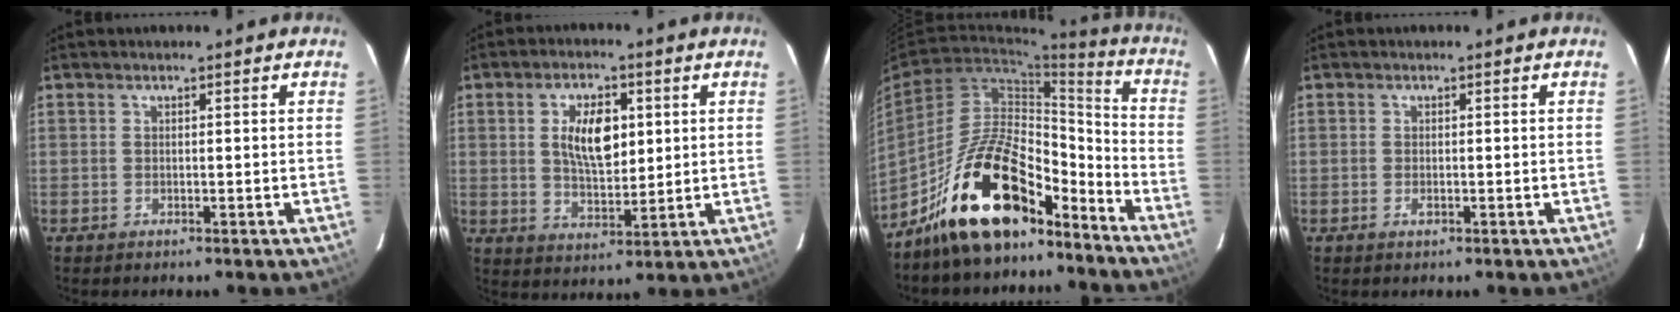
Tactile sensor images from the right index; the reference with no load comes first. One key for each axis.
{"total": 9.2, "fx": 2.2, "fy": 4.6, "fz": 7.7, "tx": -0.136, "ty": 0.007, "tz": 0.043}
{"total": 18.8, "fx": -14.0, "fy": 7.2, "fz": 10.3, "tx": -0.184, "ty": 0.032, "tz": -0.230}
{"total": 1.0, "fx": -0.4, "fy": 0.6, "fz": 0.7, "tx": -0.013, "ty": 0.000, "tz": -0.006}